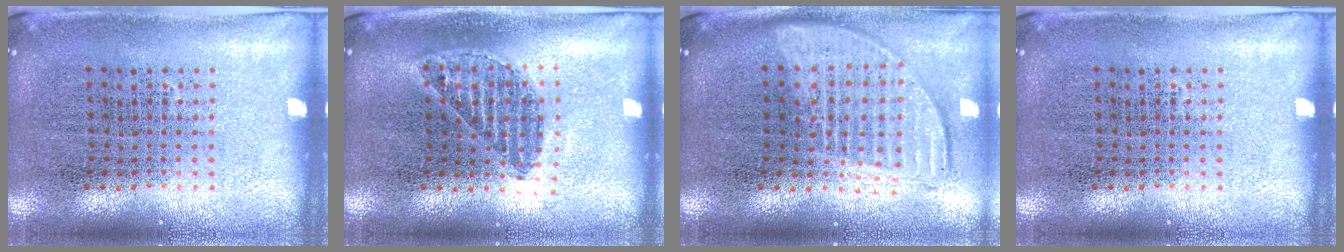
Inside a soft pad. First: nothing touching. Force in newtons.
{"total": 1.2, "press": 1.0, "slide": 0.5}
{"total": 1.8, "press": 1.6, "slide": 0.9}
{"total": 0.0}